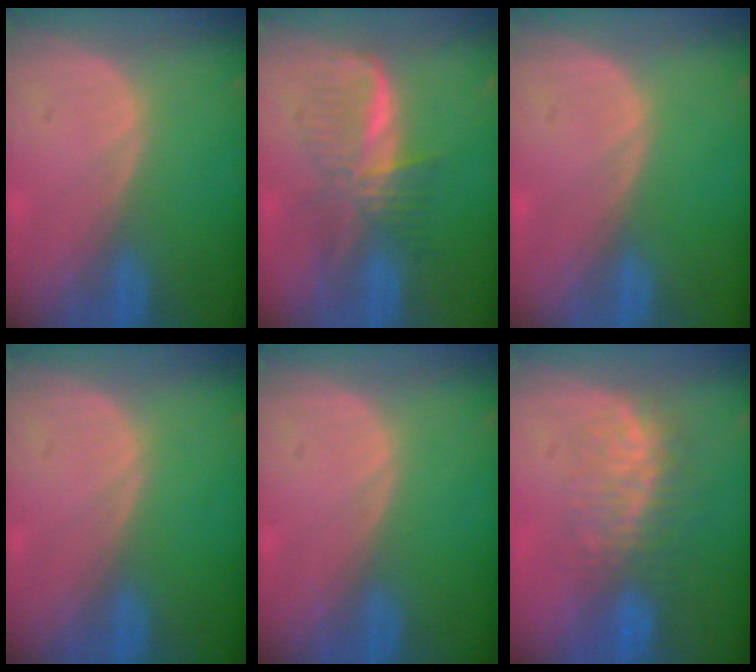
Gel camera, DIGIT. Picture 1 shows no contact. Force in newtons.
{"total": 6.2, "press": 6.1, "slide": 0.8}
{"total": 0.0}
{"total": 0.0}
{"total": 0.0}
{"total": 7.7, "press": 7.3, "slide": 2.7}